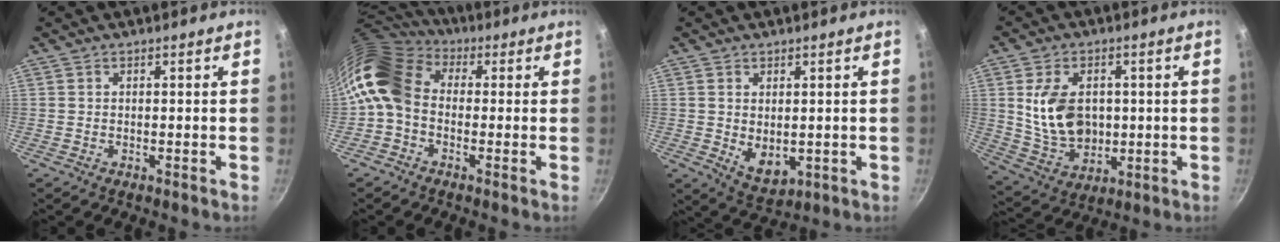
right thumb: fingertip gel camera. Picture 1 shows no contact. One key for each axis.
{"total": 12.3, "fx": -1.1, "fy": 9.3, "fz": 7.9, "tx": -0.143, "ty": 0.037, "tz": -0.046}
{"total": 6.0, "fx": 0.3, "fy": 3.9, "fz": 4.6, "tx": -0.064, "ty": -0.020, "tz": 0.018}
{"total": 12.9, "fx": 1.2, "fy": 9.1, "fz": 9.0, "tx": -0.139, "ty": -0.014, "tz": 0.035}